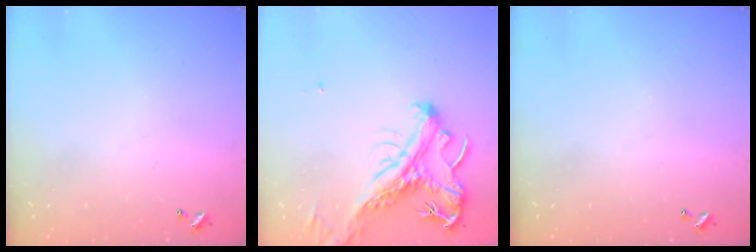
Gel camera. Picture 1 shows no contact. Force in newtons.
{"total": 2.6, "press": 2.2, "slide": 1.4}
{"total": 0.0}